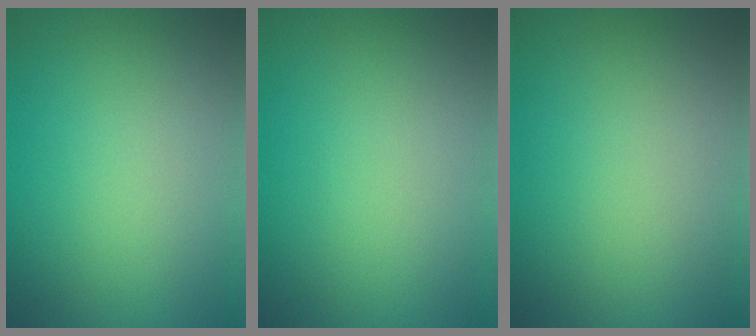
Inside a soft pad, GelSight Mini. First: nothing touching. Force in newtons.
{"total": 0.0}
{"total": 0.0}